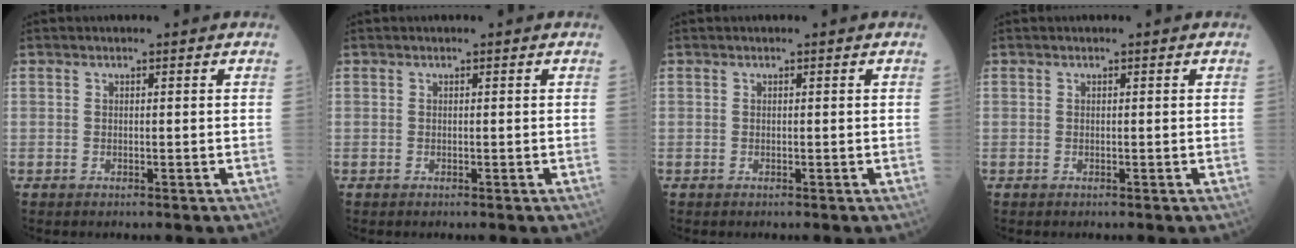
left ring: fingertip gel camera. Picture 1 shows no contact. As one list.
[{"total": 0.0}, {"total": 0.0}, {"total": 0.0}]